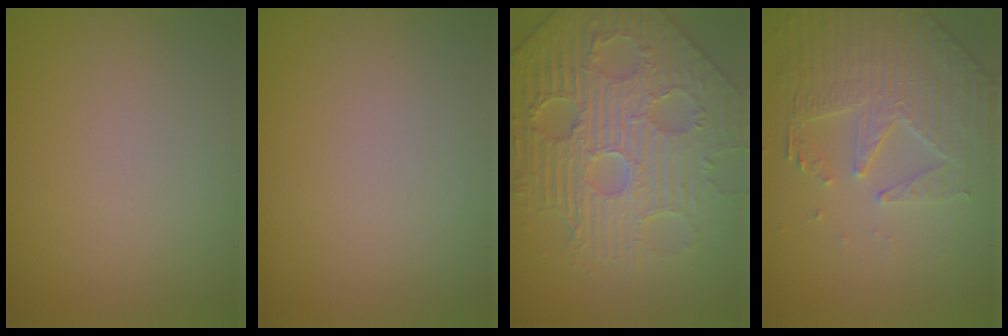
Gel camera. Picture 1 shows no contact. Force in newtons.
{"total": 0.0}
{"total": 6.9, "press": 5.9, "slide": 3.6}
{"total": 4.9, "press": 3.9, "slide": 2.9}